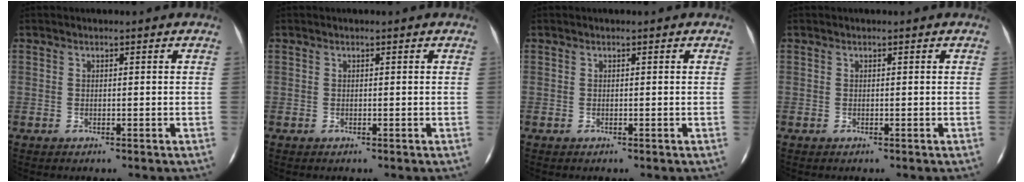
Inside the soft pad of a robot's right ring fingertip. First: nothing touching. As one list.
[{"total": 0.0}, {"total": 0.0}, {"total": 0.0}]